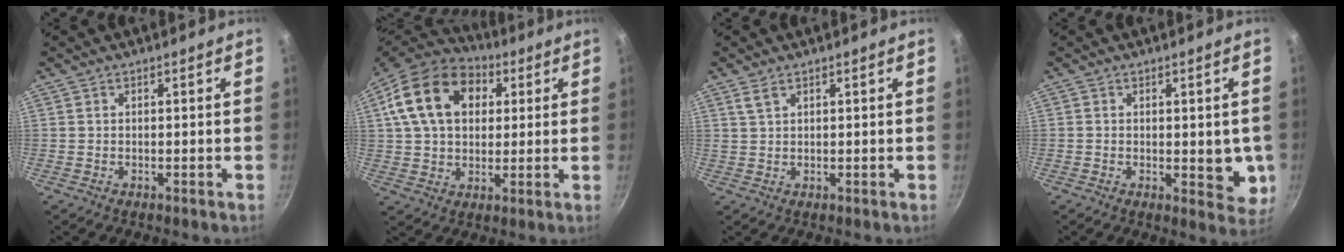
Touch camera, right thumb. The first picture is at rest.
{"total": 19.4, "force": [5.8, 13.6, 12.5], "torque": [-0.204, 0.014, 0.089]}
{"total": 2.2, "force": [1.4, 1.0, 1.4], "torque": [-0.026, -0.003, 0.030]}
{"total": 6.6, "force": [-0.3, 3.1, 5.8], "torque": [-0.054, -0.017, -0.003]}